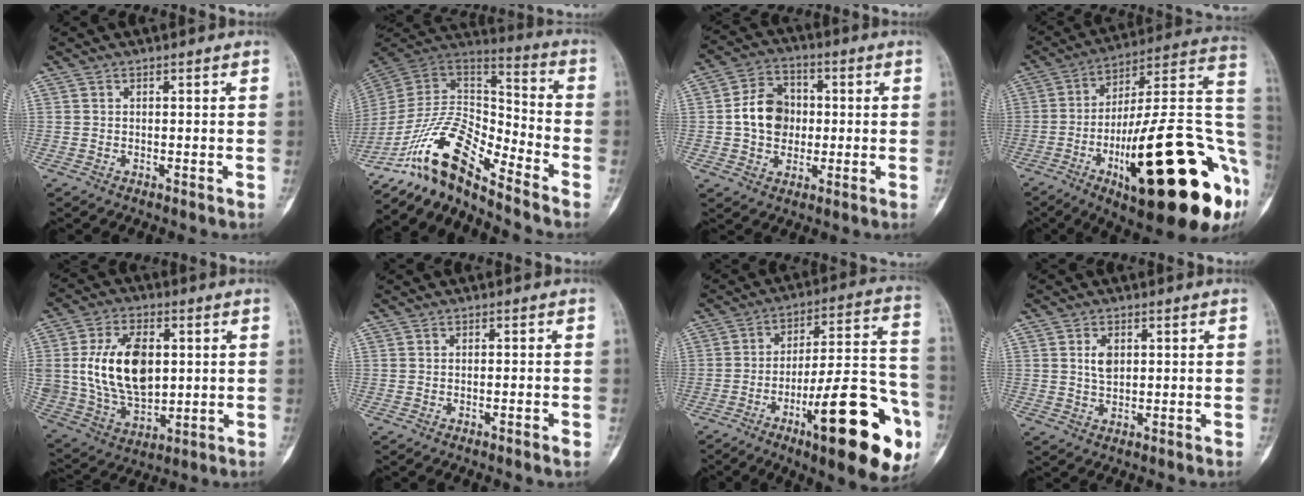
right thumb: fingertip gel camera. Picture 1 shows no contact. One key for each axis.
{"total": 15.1, "fx": -11.8, "fy": 3.8, "fz": 8.7, "tx": -0.151, "ty": 0.098, "tz": -0.226}
{"total": 10.1, "fx": 0.1, "fy": 8.1, "fz": 6.1, "tx": -0.077, "ty": 0.017, "tz": -0.005}
{"total": 34.0, "fx": -10.7, "fy": 8.9, "fz": 31.0, "tx": -0.387, "ty": 0.027, "tz": -0.160}
{"total": 17.5, "fx": 2.5, "fy": 11.0, "fz": 13.4, "tx": -0.220, "ty": -0.010, "tz": 0.059}
{"total": 1.4, "fx": -0.7, "fy": 0.0, "fz": 1.2, "tx": -0.026, "ty": 0.002, "tz": -0.011}
{"total": 25.7, "fx": -11.0, "fy": 6.8, "fz": 22.2, "tx": -0.266, "ty": 0.059, "tz": -0.156}
{"total": 3.5, "fx": 0.9, "fy": 2.1, "fz": 2.6, "tx": -0.040, "ty": -0.005, "tz": 0.018}